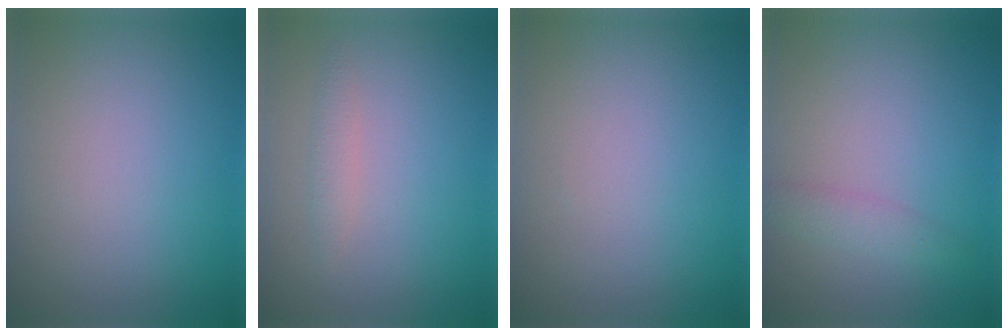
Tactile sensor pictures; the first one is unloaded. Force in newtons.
{"total": 1.1, "press": 1.1, "slide": 0.0}
{"total": 0.0}
{"total": 1.7, "press": 1.7, "slide": 0.1}